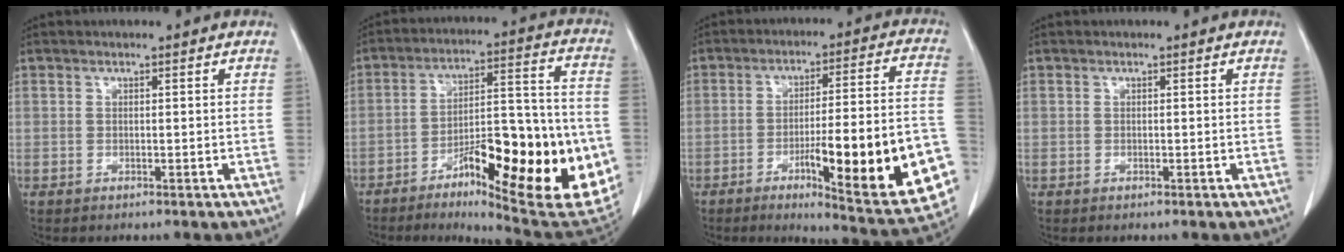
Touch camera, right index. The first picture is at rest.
{"total": 25.8, "force": [-8.7, 6.0, 23.5], "torque": [-0.281, 0.005, -0.112]}
{"total": 22.7, "force": [-7.5, 3.4, 21.2], "torque": [-0.230, 0.007, -0.092]}
{"total": 0.0}